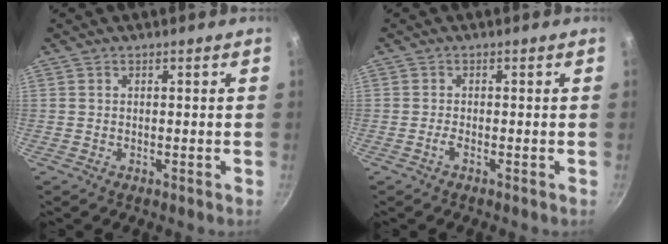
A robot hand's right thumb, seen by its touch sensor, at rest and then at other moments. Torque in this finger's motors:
{"motor_torque": [-0.01, 0.26, 0.25, 0.13, -0.01]}